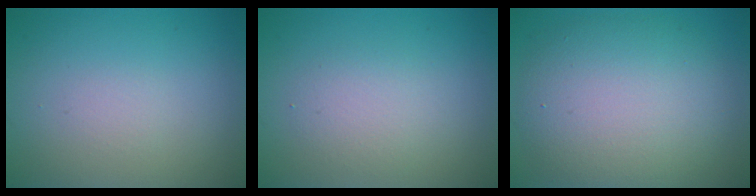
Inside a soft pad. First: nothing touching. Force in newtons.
{"total": 2.2, "press": 2.2, "slide": 0.2}
{"total": 8.8, "press": 8.8, "slide": 0.5}